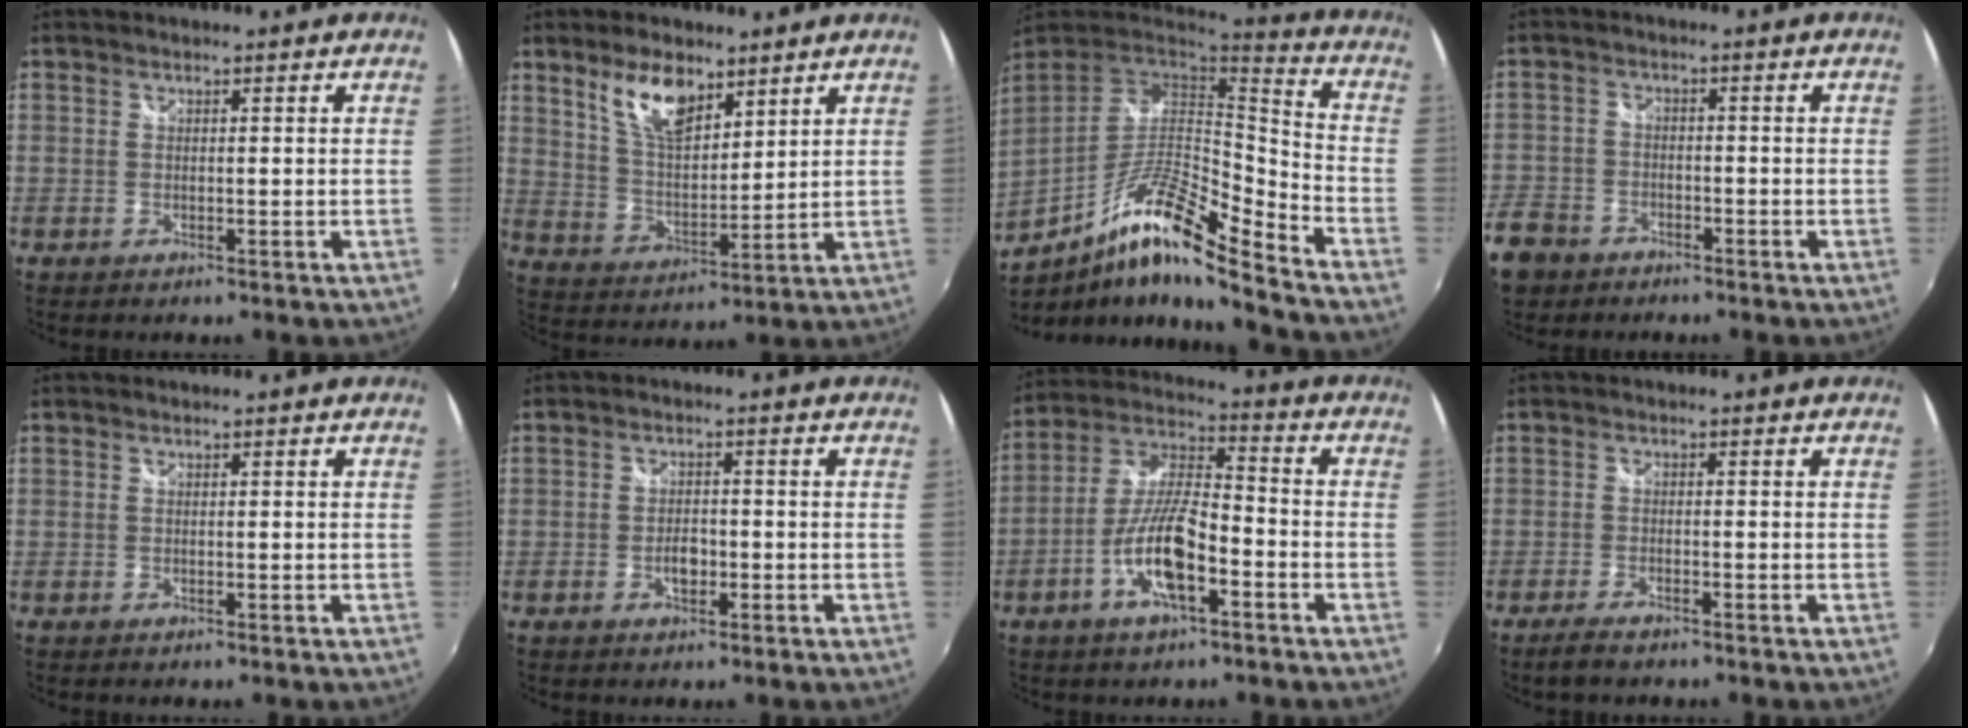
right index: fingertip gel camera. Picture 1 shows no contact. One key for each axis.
{"total": 10.1, "fx": 6.3, "fy": 4.5, "fz": 6.5, "tx": -0.118, "ty": 0.006, "tz": 0.126}
{"total": 18.6, "fx": -11.1, "fy": 2.1, "fz": 14.7, "tx": -0.269, "ty": -0.026, "tz": -0.208}
{"total": 10.7, "fx": -5.9, "fy": 8.3, "fz": 3.3, "tx": -0.122, "ty": 0.009, "tz": -0.106}
{"total": 0.0}
{"total": 3.0, "fx": -1.1, "fy": 1.8, "fz": 2.1, "tx": -0.037, "ty": 0.002, "tz": -0.019}
{"total": 11.9, "fx": -5.2, "fy": 3.3, "fz": 10.2, "tx": -0.215, "ty": 0.002, "tz": -0.099}
{"total": 3.4, "fx": -2.8, "fy": 0.7, "fz": 1.8, "tx": -0.049, "ty": -0.008, "tz": -0.054}